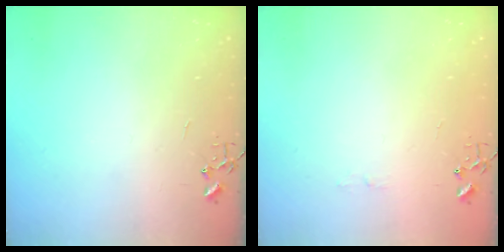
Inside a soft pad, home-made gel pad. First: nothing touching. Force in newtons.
{"total": 3.9, "press": 3.9, "slide": 0.5}